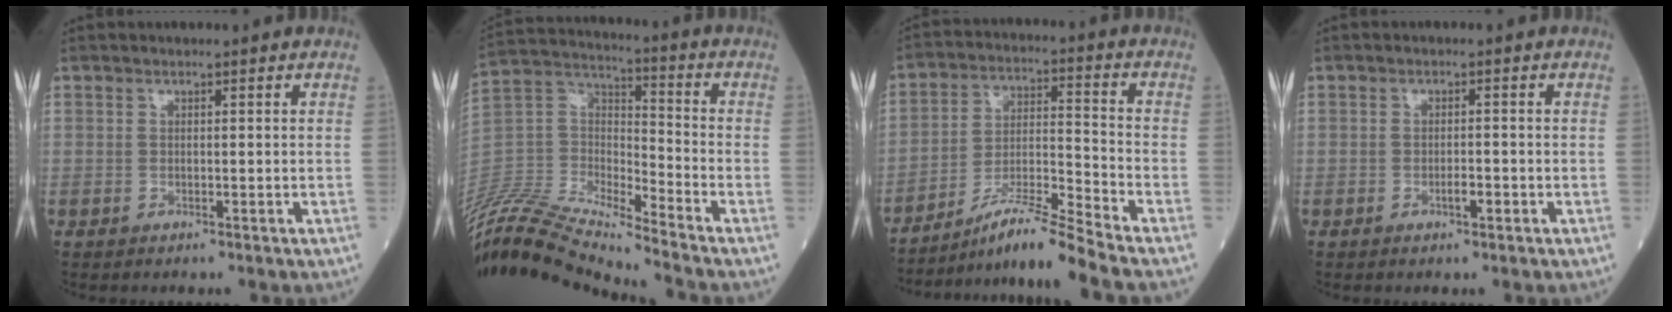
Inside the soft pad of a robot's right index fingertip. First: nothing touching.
{"total": 17.9, "force": [-16.7, 0.0, 6.3], "torque": [-0.123, 0.023, -0.319]}
{"total": 10.6, "force": [-9.2, -2.5, 4.7], "torque": [-0.089, -0.009, -0.166]}
{"total": 1.6, "force": [-0.8, 0.4, 1.3], "torque": [-0.022, 0.002, -0.014]}